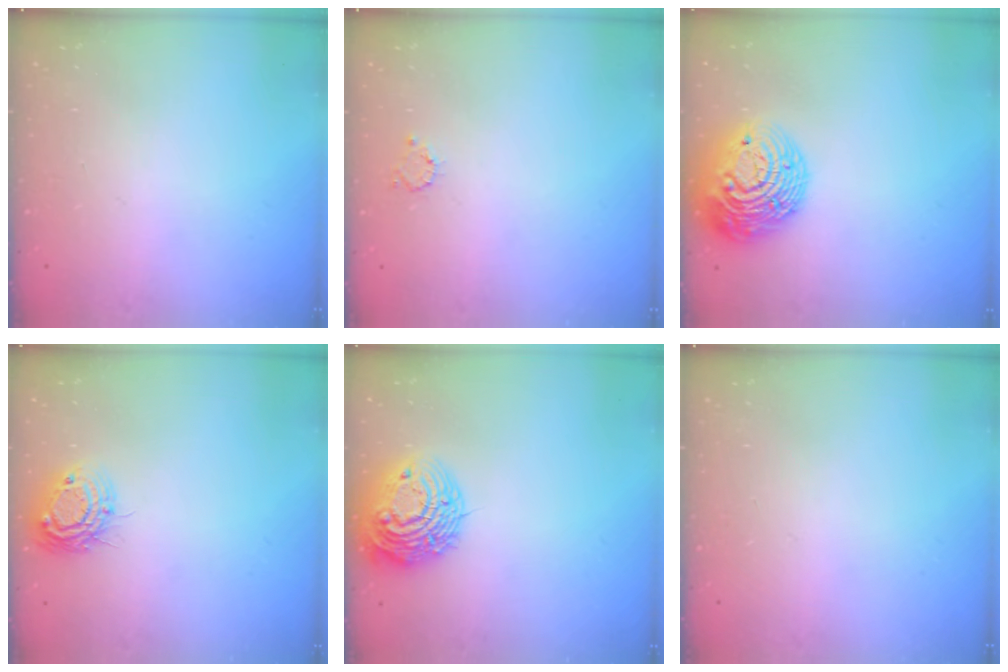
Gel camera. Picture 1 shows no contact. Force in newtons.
{"total": 2.6, "press": 2.6, "slide": 0.4}
{"total": 16.8, "press": 16.7, "slide": 1.3}
{"total": 9.4, "press": 9.4, "slide": 0.7}
{"total": 14.1, "press": 14.0, "slide": 1.1}
{"total": 0.0}